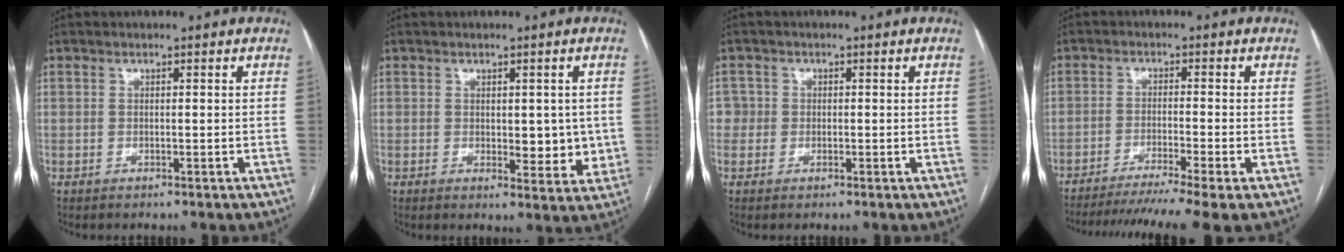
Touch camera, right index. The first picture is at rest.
{"total": 5.4, "force": [0.2, 2.8, 4.6], "torque": [-0.046, -0.008, 0.008]}
{"total": 2.3, "force": [0.0, 2.2, -0.1], "torque": [0.018, 0.010, -0.003]}
{"total": 11.6, "force": [-9.4, -1.4, 6.7], "torque": [-0.097, -0.026, -0.146]}